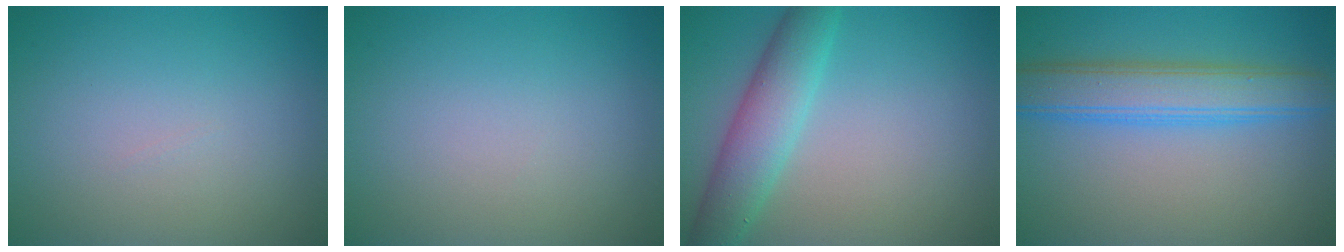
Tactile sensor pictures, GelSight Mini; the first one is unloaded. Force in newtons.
{"total": 0.0}
{"total": 4.9, "press": 4.9, "slide": 0.2}
{"total": 5.4, "press": 5.4, "slide": 0.1}